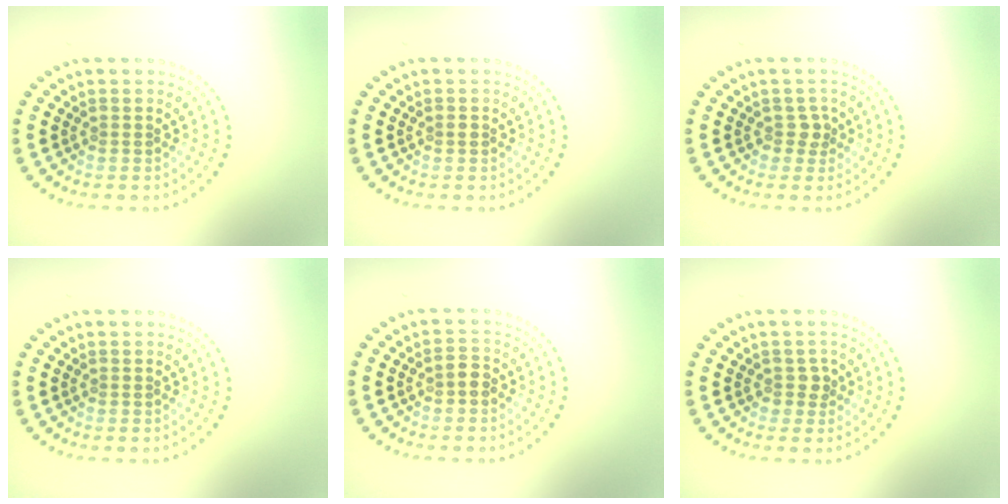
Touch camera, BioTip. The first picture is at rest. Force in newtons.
{"total": 0.6, "press": 0.6, "slide": 0.0}
{"total": 1.2, "press": 1.0, "slide": 0.8}
{"total": 0.0}
{"total": 1.4, "press": 1.4, "slide": 0.3}
{"total": 1.1, "press": 1.0, "slide": 0.5}